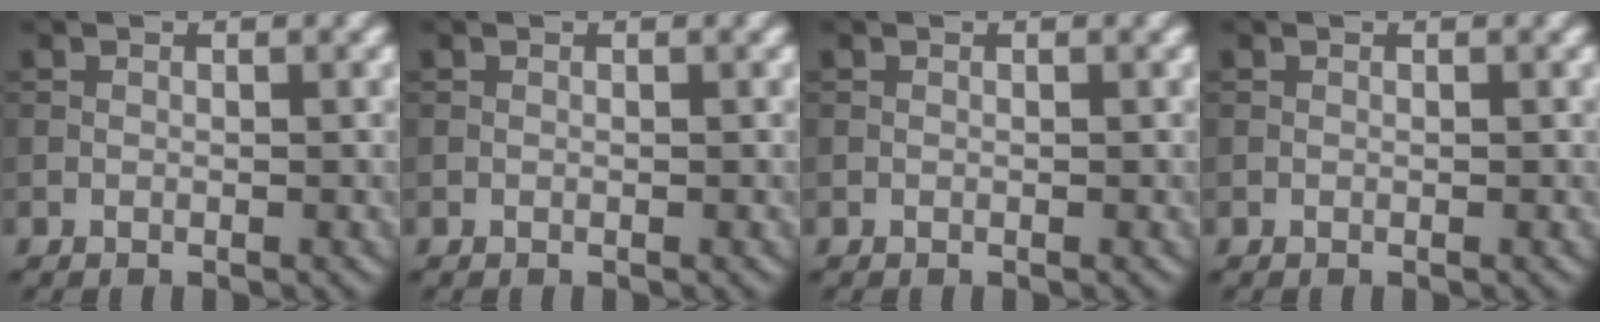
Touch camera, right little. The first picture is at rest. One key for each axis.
{"total": 0.0}
{"total": 0.0}
{"total": 0.0}